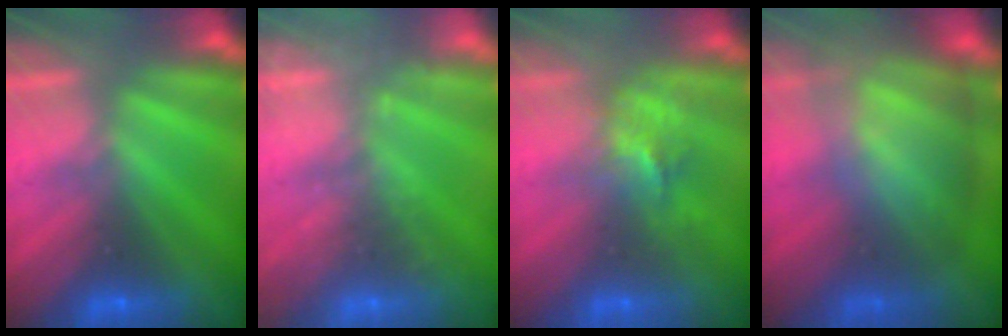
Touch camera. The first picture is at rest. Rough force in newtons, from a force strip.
{"total": 1.9}
{"total": 2.8}
{"total": 7.5}